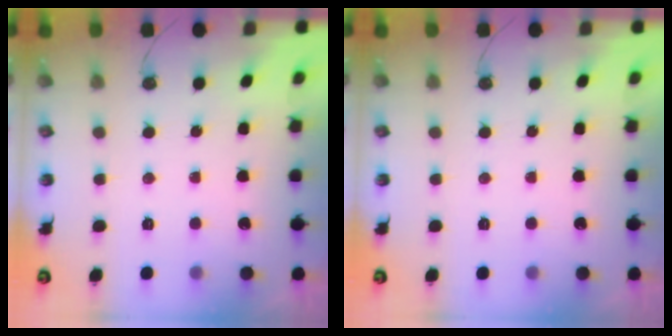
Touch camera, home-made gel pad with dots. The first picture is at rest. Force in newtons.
{"total": 0.0}